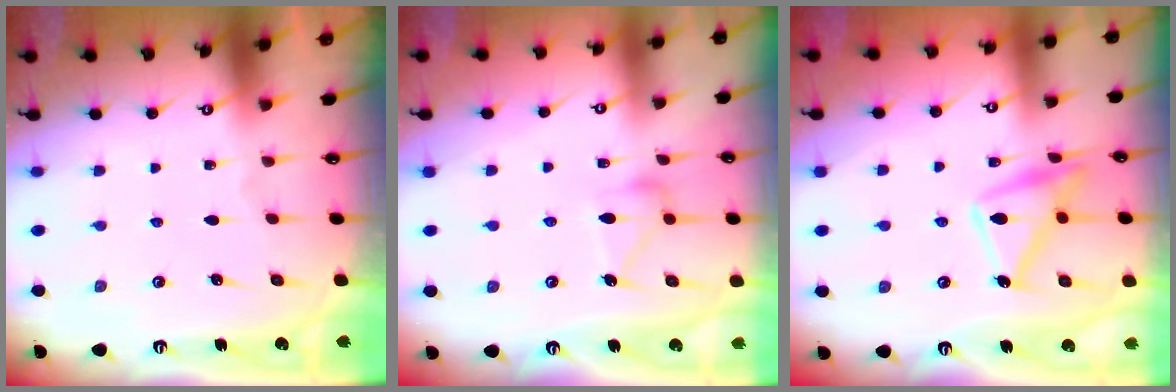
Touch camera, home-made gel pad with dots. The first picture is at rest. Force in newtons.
{"total": 12.1, "press": 12.1, "slide": 0.6}
{"total": 14.8, "press": 14.7, "slide": 1.1}